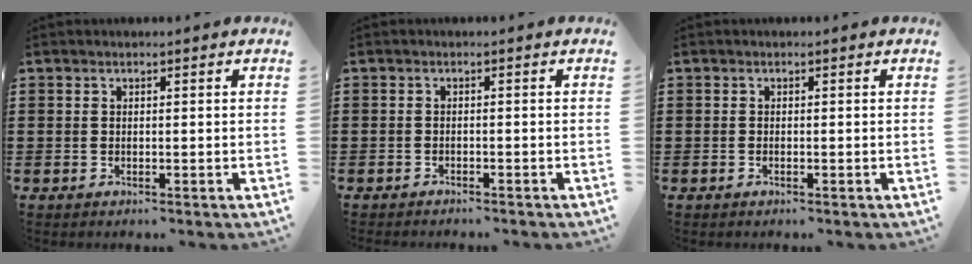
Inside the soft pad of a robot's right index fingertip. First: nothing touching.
{"total": 0.9, "force": [-0.9, 0.0, -0.1], "torque": [0.001, 0.000, -0.018]}
{"total": 0.0}